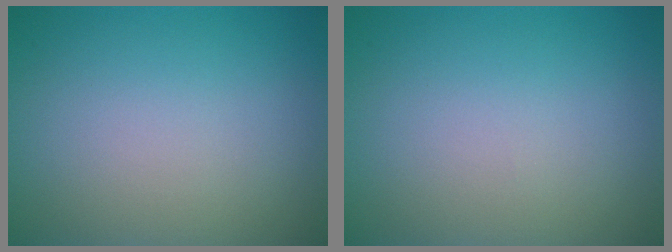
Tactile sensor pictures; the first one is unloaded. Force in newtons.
{"total": 0.0}